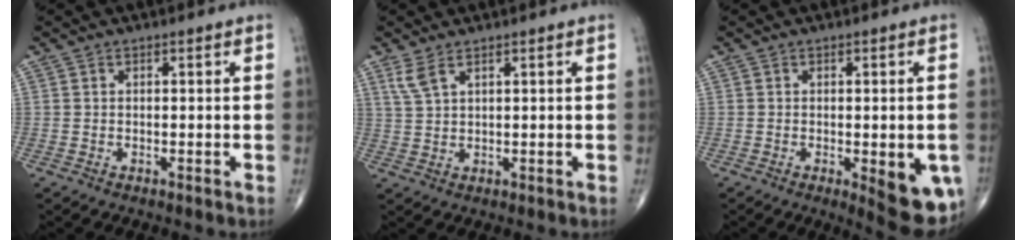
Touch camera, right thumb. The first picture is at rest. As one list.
[{"total": 3.2, "force": [2.1, 1.0, 2.2], "torque": [-0.054, 0.001, 0.052]}, {"total": 10.1, "force": [-2.9, 3.3, 9.1], "torque": [-0.097, -0.013, -0.027]}]